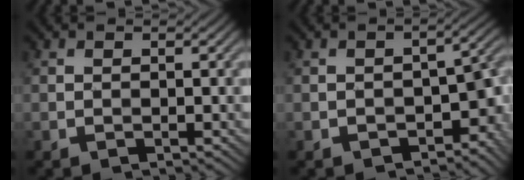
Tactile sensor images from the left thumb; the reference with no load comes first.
{"total": 7.2, "force": [-3.0, 4.1, 5.0], "torque": [-0.067, -0.016, -0.039]}